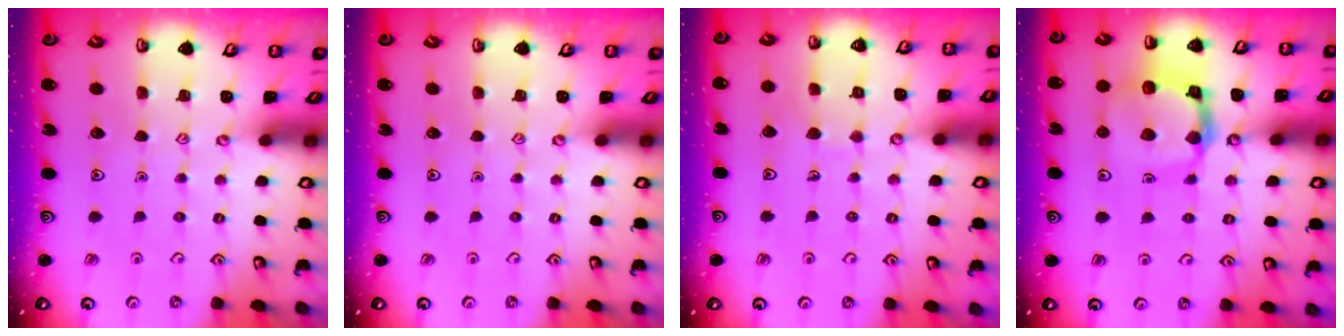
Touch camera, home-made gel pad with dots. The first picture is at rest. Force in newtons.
{"total": 0.0}
{"total": 4.7, "press": 4.7, "slide": 0.3}
{"total": 12.4, "press": 12.3, "slide": 1.4}